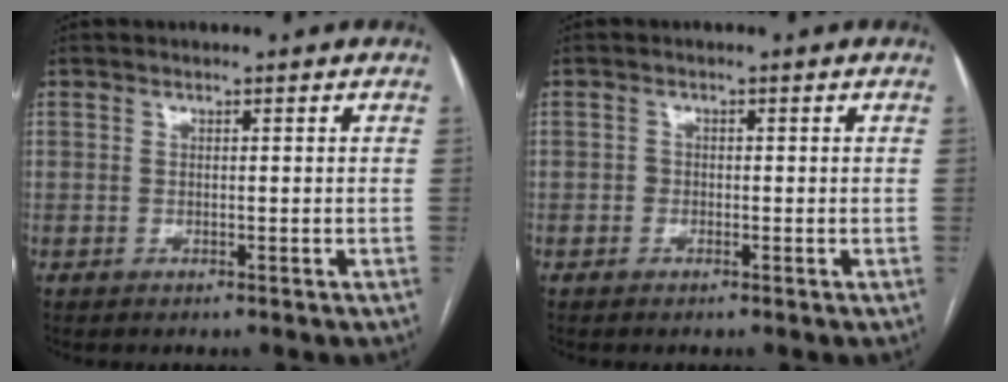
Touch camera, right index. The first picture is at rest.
{"total": 0.8, "force": [-0.4, 0.7, 0.2], "torque": [0.000, 0.004, -0.010]}